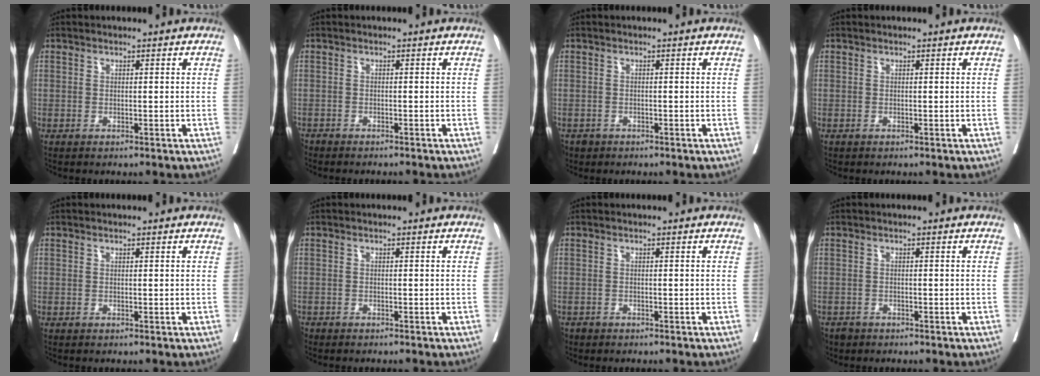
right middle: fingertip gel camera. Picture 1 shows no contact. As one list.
[{"total": 3.5, "force": [-3.4, 0.6, 0.7], "torque": [-0.001, -0.007, -0.052]}, {"total": 2.3, "force": [-1.7, 1.6, 0.1], "torque": [-0.005, 0.002, -0.030]}, {"total": 0.0}, {"total": 0.0}, {"total": 2.9, "force": [-2.7, 0.9, 0.7], "torque": [-0.007, -0.005, -0.040]}, {"total": 1.8, "force": [-1.6, 0.9, 0.2], "torque": [-0.008, -0.001, -0.027]}, {"total": 2.9, "force": [-2.4, 1.7, 0.2], "torque": [-0.004, 0.001, -0.041]}]